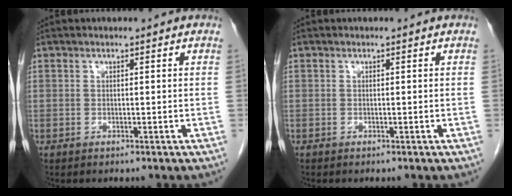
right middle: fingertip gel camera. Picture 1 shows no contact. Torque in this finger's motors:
{"motor_torque": [0.18, -0.10, -0.02, -0.01]}